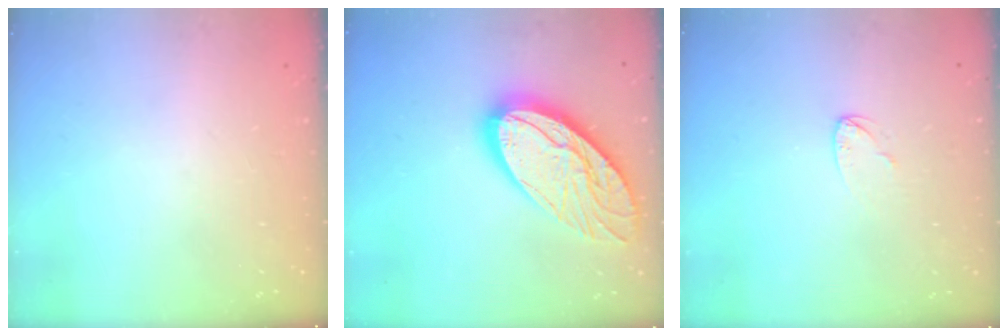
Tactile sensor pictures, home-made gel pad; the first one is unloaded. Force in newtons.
{"total": 22.4, "press": 22.3, "slide": 2.1}
{"total": 3.9, "press": 3.9, "slide": 0.4}